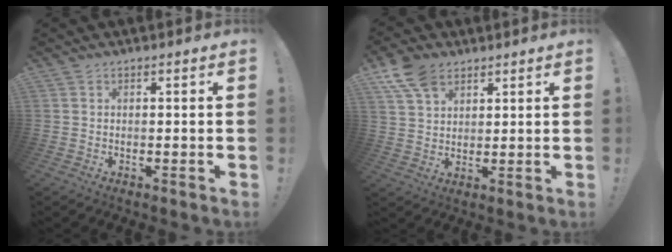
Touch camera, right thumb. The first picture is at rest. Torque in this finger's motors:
{"motor_torque": [0.67, 0.67, 0.16, 0.01, 0.01]}